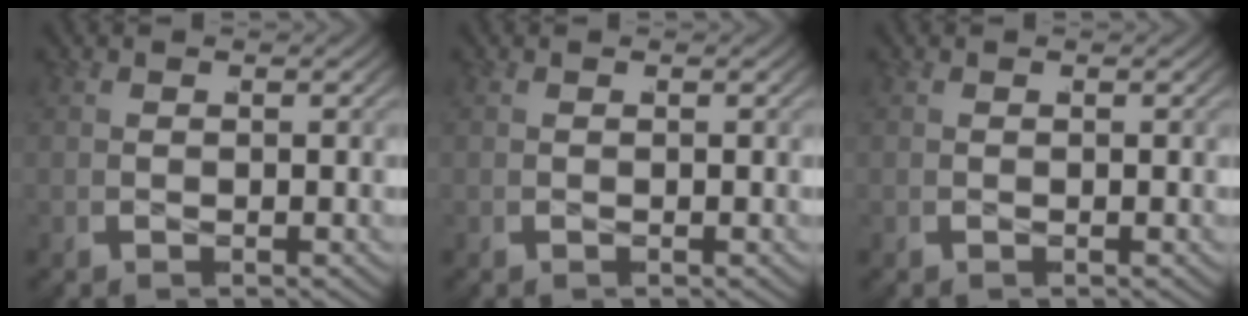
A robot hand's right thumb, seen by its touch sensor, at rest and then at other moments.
{"total": 0.0}
{"total": 0.0}